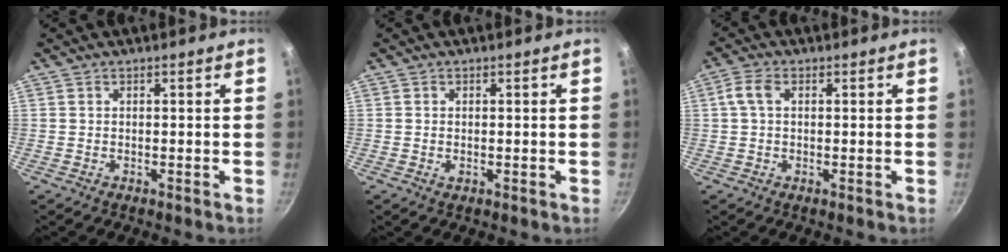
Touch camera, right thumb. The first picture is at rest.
{"total": 0.8, "force": [0.0, 0.5, 0.6], "torque": [-0.011, 0.000, -0.001]}
{"total": 3.4, "force": [0.7, 1.9, 2.8], "torque": [-0.062, 0.013, 0.011]}